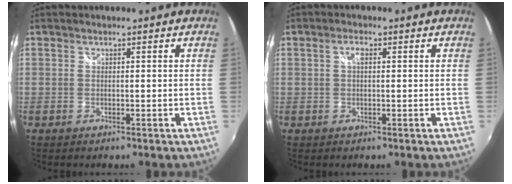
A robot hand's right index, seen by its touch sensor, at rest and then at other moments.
{"total": 1.8, "force": [0.4, 0.7, 1.6], "torque": [-0.030, 0.005, 0.005]}